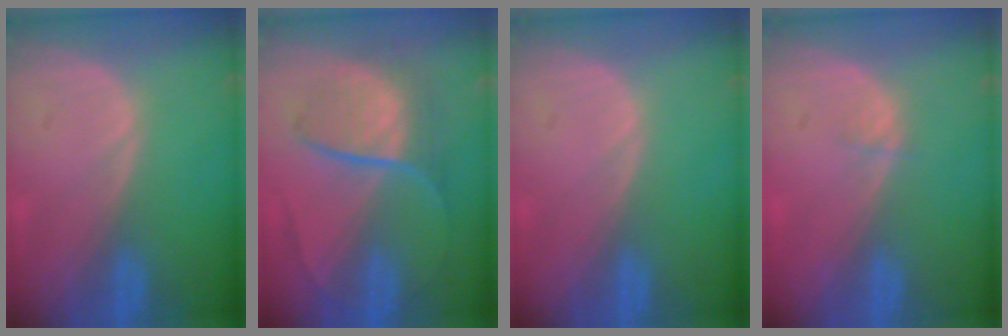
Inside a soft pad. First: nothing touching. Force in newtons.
{"total": 7.5, "press": 7.2, "slide": 2.1}
{"total": 0.0}
{"total": 0.8, "press": 0.7, "slide": 0.4}